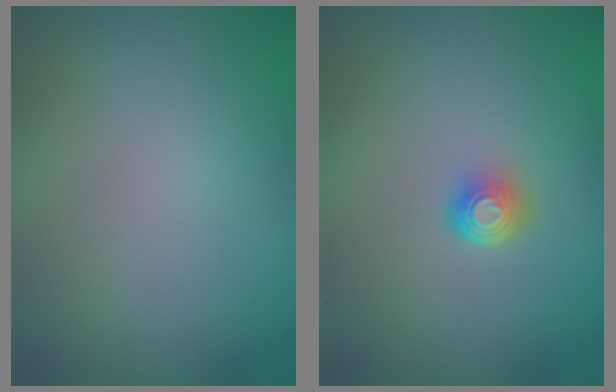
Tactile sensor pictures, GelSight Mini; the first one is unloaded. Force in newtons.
{"total": 1.6, "press": 1.2, "slide": 1.1}